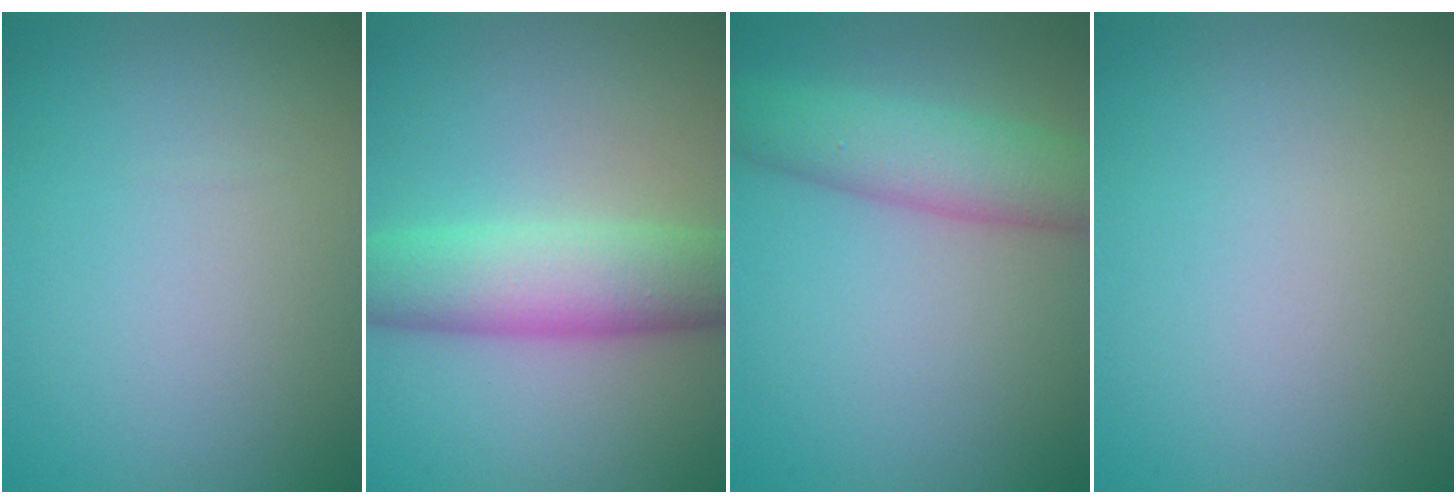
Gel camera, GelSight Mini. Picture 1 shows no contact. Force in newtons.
{"total": 7.0, "press": 7.0, "slide": 0.1}
{"total": 5.4, "press": 5.4, "slide": 0.2}
{"total": 0.0}